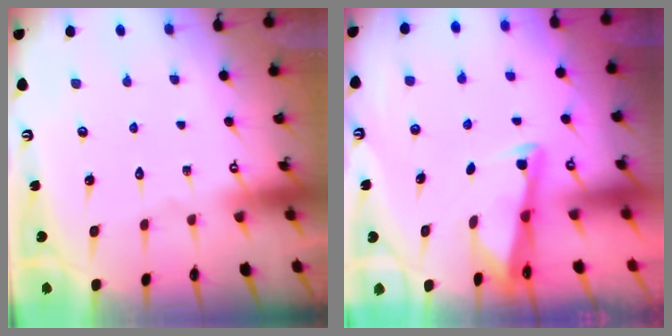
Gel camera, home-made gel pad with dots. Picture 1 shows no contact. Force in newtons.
{"total": 2.5, "press": 2.5, "slide": 0.1}